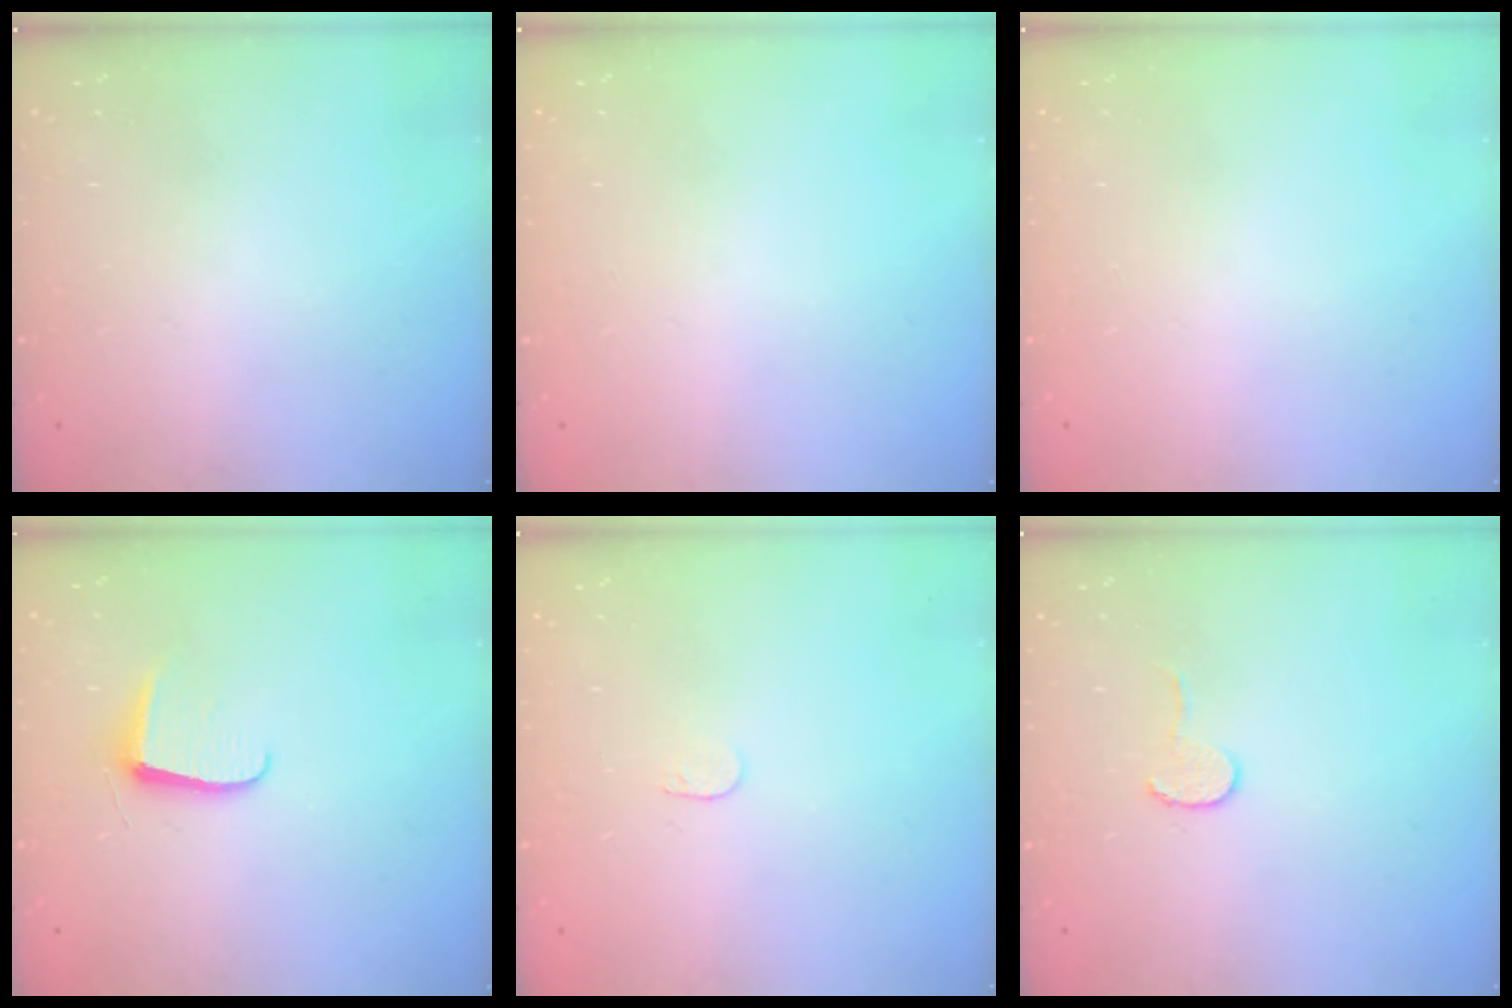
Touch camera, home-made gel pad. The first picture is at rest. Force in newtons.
{"total": 0.0}
{"total": 0.0}
{"total": 6.2, "press": 6.2, "slide": 0.7}
{"total": 3.6, "press": 3.6, "slide": 0.3}
{"total": 4.5, "press": 4.4, "slide": 0.4}